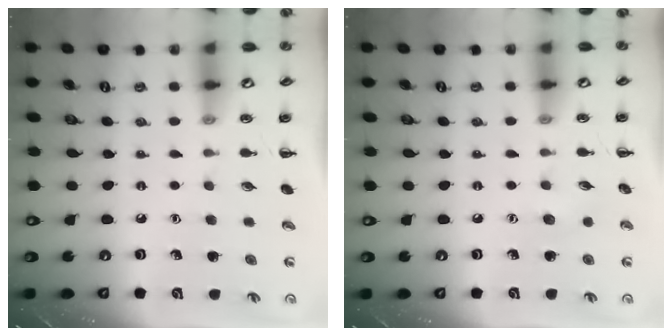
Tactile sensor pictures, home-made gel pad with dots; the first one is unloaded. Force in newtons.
{"total": 3.6, "press": 3.4, "slide": 1.0}